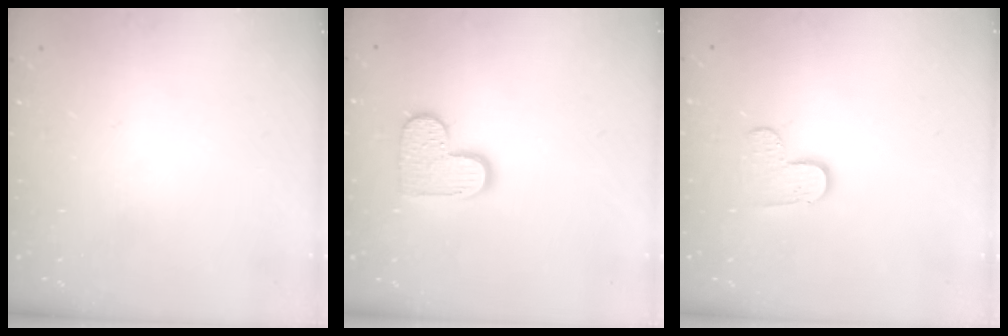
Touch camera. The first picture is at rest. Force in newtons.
{"total": 10.4, "press": 10.4, "slide": 0.6}
{"total": 4.8, "press": 4.8, "slide": 0.5}